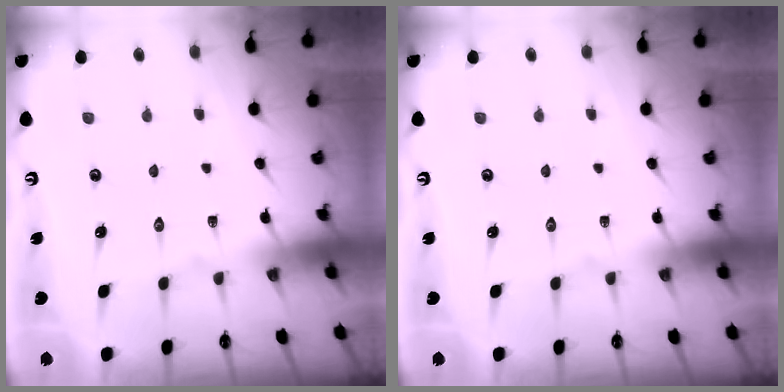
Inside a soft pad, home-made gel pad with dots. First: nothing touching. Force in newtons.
{"total": 0.0}